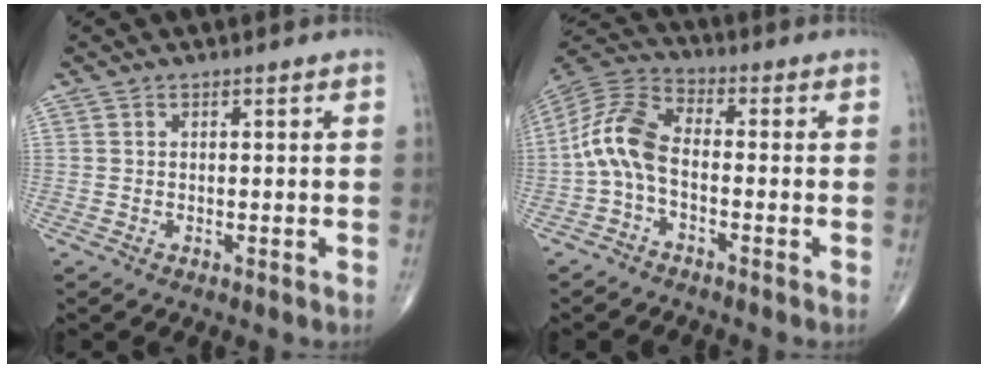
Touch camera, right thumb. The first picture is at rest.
{"total": 9.6, "force": [-1.8, 5.0, 8.0], "torque": [-0.166, 0.035, -0.051]}